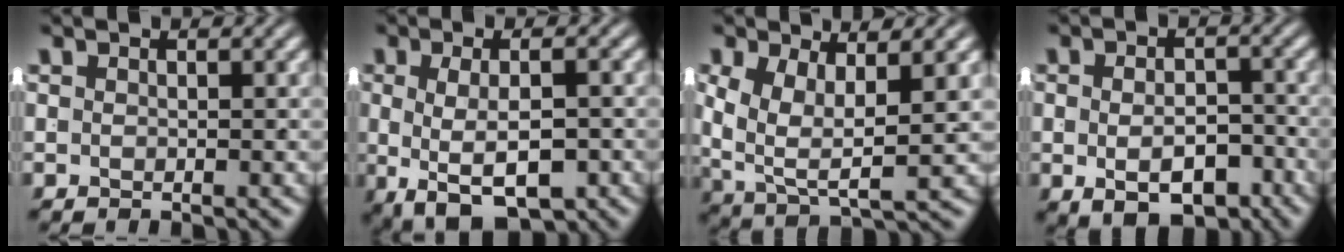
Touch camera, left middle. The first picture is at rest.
{"total": 7.5, "force": [-3.4, 3.4, 5.8], "torque": [-0.106, -0.028, -0.029]}
{"total": 5.8, "force": [0.4, 3.5, 4.6], "torque": [-0.107, -0.032, 0.026]}
{"total": 5.2, "force": [-2.9, 2.5, 3.4], "torque": [-0.044, -0.022, -0.035]}